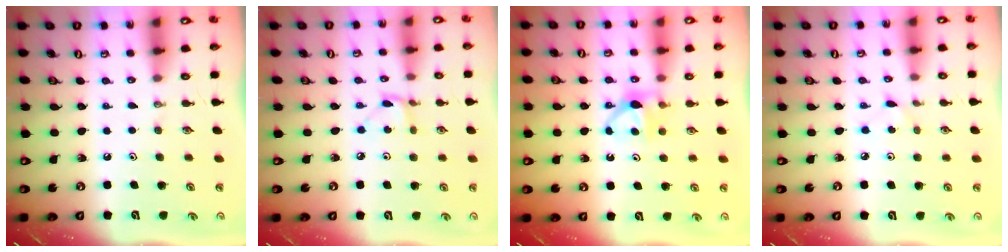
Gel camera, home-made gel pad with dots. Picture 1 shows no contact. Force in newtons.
{"total": 3.5, "press": 3.5, "slide": 0.4}
{"total": 6.0, "press": 5.9, "slide": 0.9}
{"total": 2.6, "press": 2.6, "slide": 0.2}